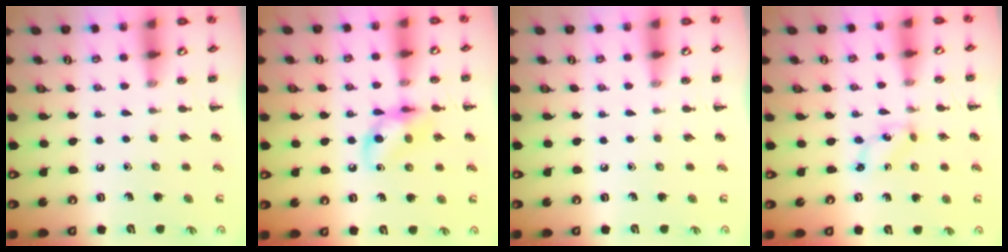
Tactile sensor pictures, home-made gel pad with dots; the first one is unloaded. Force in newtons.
{"total": 11.2, "press": 11.1, "slide": 1.4}
{"total": 0.0}
{"total": 1.2, "press": 1.2, "slide": 0.1}